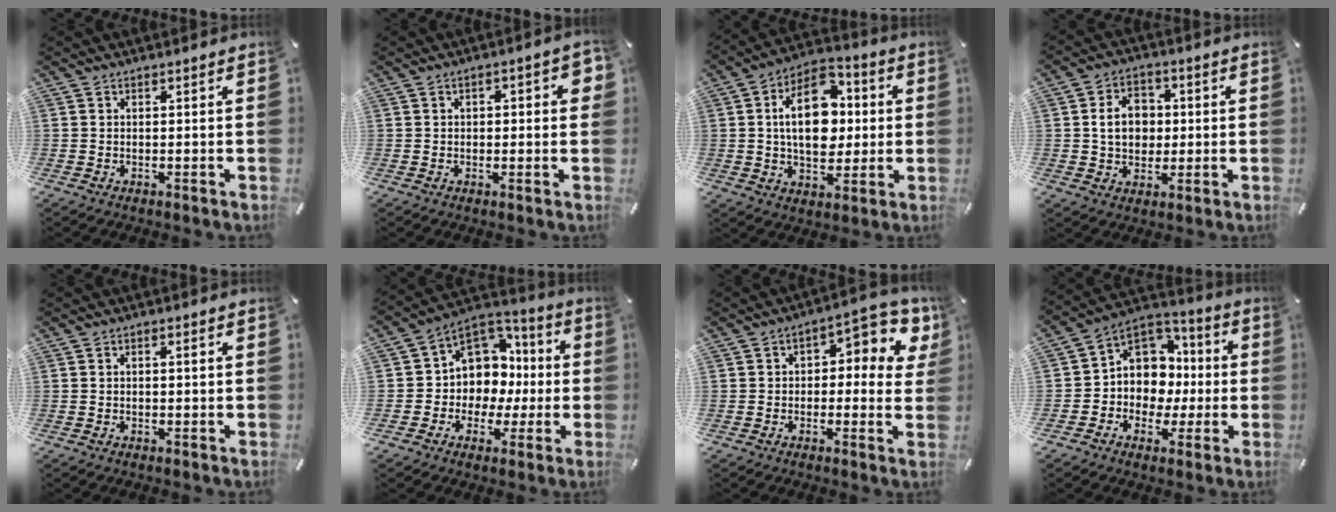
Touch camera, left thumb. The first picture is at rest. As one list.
[{"total": 3.6, "force": [-0.1, 2.0, 3.0], "torque": [-0.038, 0.006, -0.007]}, {"total": 16.3, "force": [1.8, 11.1, 11.8], "torque": [-0.212, 0.007, 0.030]}, {"total": 8.7, "force": [0.7, 7.2, 4.7], "torque": [-0.077, 0.006, 0.010]}, {"total": 0.9, "force": [0.0, 0.4, 0.8], "torque": [-0.016, 0.003, -0.001]}, {"total": 10.0, "force": [0.7, 9.8, 1.9], "torque": [-0.041, -0.023, 0.025]}, {"total": 7.7, "force": [2.5, 4.6, 5.6], "torque": [-0.064, -0.024, 0.035]}, {"total": 10.1, "force": [-0.2, 9.8, 2.2], "torque": [-0.047, -0.008, 0.010]}]